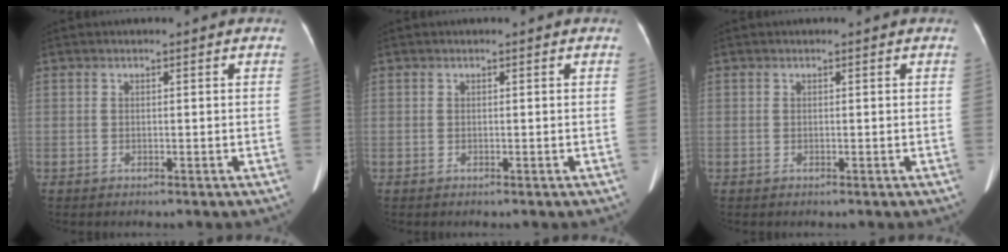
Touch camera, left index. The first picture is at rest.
{"total": 0.0}
{"total": 0.0}